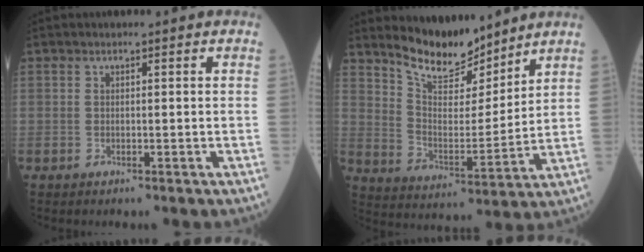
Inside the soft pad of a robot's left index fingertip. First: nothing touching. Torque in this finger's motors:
{"motor_torque": [0.80, -0.94, 0.17, 0.03]}